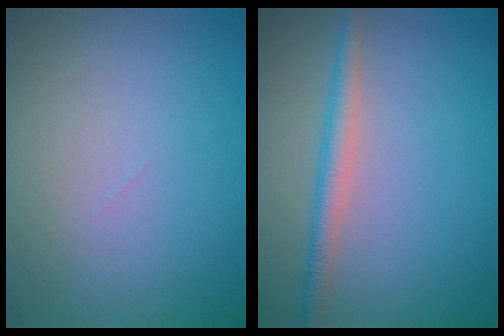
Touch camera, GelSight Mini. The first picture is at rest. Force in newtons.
{"total": 2.5, "press": 2.5, "slide": 0.0}